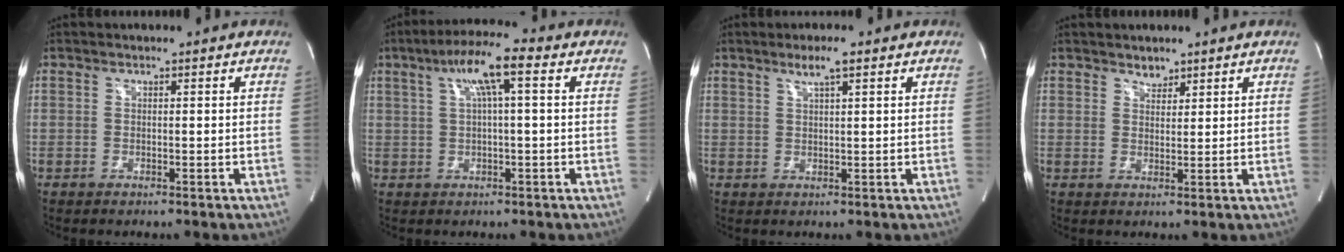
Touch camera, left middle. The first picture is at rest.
{"total": 7.7, "force": [2.7, 0.6, 7.2], "torque": [-0.133, 0.026, 0.045]}
{"total": 3.1, "force": [2.0, 0.1, 2.4], "torque": [-0.050, 0.003, 0.036]}
{"total": 1.9, "force": [1.6, 1.0, 0.3], "torque": [-0.003, -0.001, 0.026]}